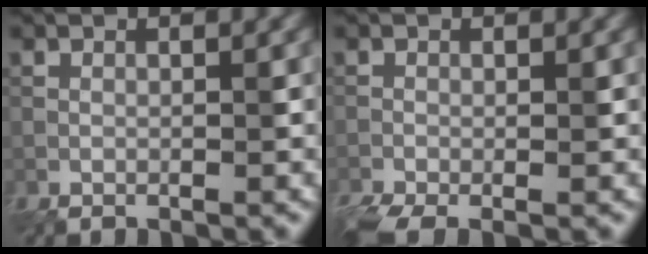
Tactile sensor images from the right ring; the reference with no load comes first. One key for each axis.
{"total": 3.3, "fx": -2.2, "fy": 1.1, "fz": 2.2, "tx": -0.049, "ty": -0.013, "tz": -0.043}